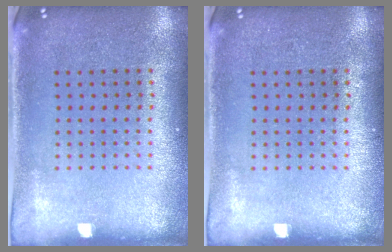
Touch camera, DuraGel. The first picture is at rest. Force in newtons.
{"total": 0.0}